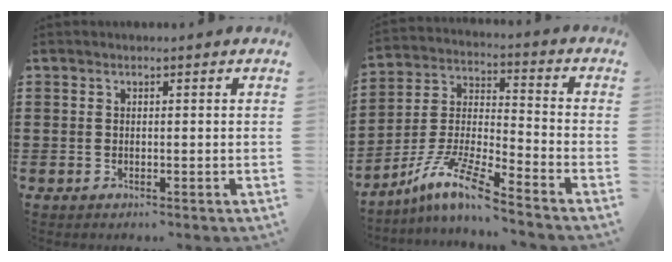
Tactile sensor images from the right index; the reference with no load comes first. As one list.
[{"total": 10.0, "force": [-7.9, 0.8, 6.0], "torque": [-0.130, 0.002, -0.159]}]